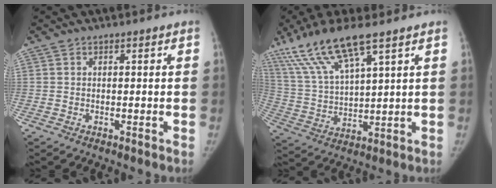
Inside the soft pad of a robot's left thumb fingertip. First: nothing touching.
{"total": 14.0, "force": [9.4, 2.8, 10.0], "torque": [-0.209, -0.032, 0.196]}